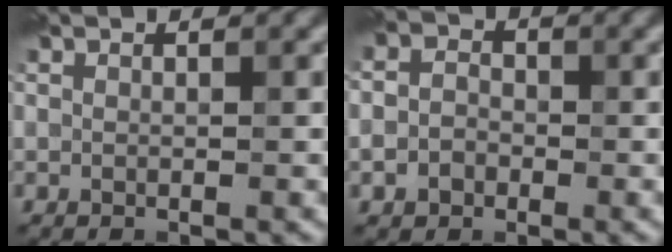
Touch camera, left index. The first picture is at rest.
{"total": 2.5, "force": [-0.7, 2.1, 1.2], "torque": [-0.009, 0.000, -0.023]}